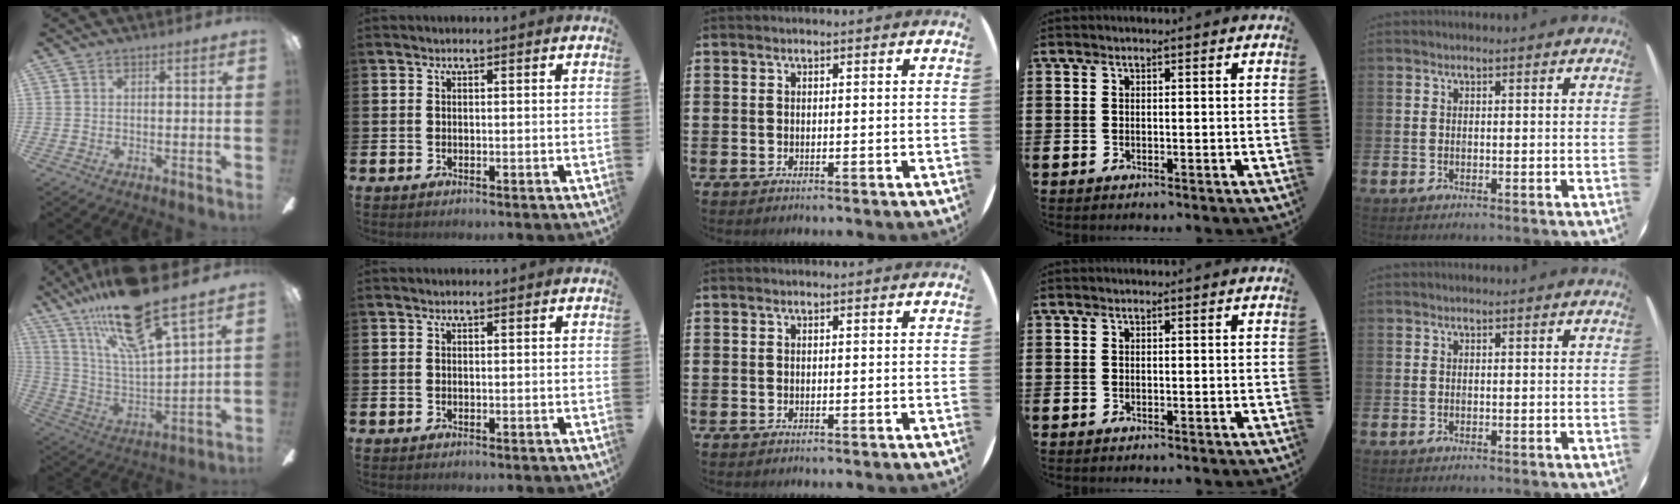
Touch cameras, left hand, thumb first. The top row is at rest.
{"thumb": {"total": 21.1, "force": [15.1, 4.7, 14.0], "torque": [-0.264, -0.074, 0.253]}}